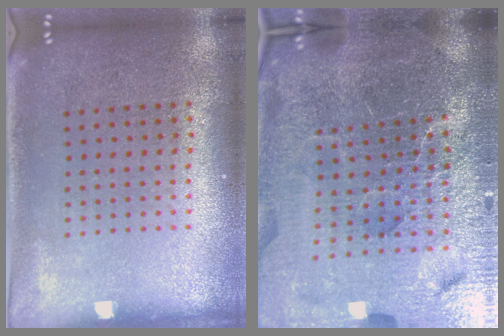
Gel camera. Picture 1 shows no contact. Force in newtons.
{"total": 7.1, "press": 6.1, "slide": 3.6}